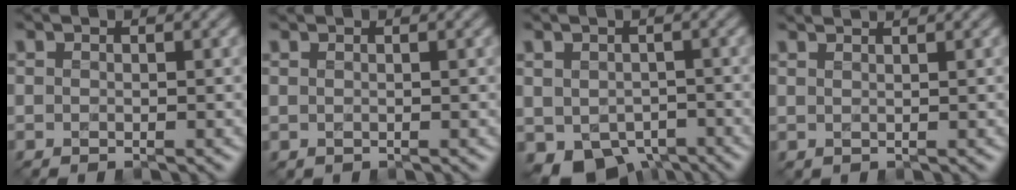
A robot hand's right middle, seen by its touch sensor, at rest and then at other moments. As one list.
[{"total": 0.7, "force": [0.7, 0.1, -0.1], "torque": [-0.001, -0.004, 0.006]}, {"total": 4.6, "force": [-2.6, 3.1, 2.1], "torque": [-0.037, -0.027, -0.023]}, {"total": 2.5, "force": [2.4, 0.6, 0.7], "torque": [0.003, 0.008, 0.010]}]